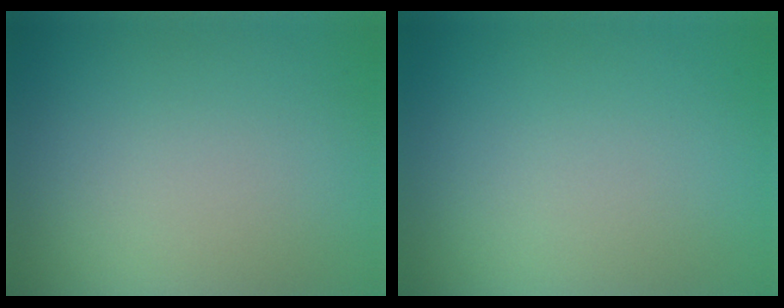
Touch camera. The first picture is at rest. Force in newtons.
{"total": 0.0}